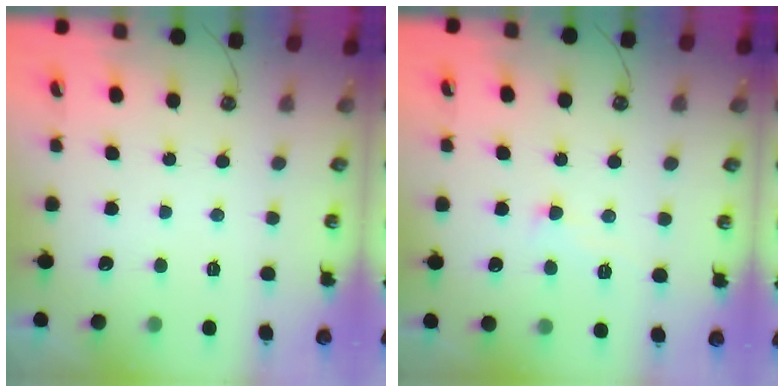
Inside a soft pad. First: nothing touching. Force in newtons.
{"total": 1.2, "press": 1.1, "slide": 0.5}